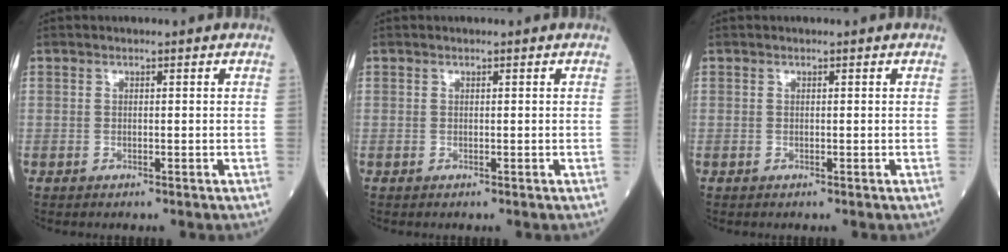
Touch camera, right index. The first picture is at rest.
{"total": 0.0}
{"total": 0.0}